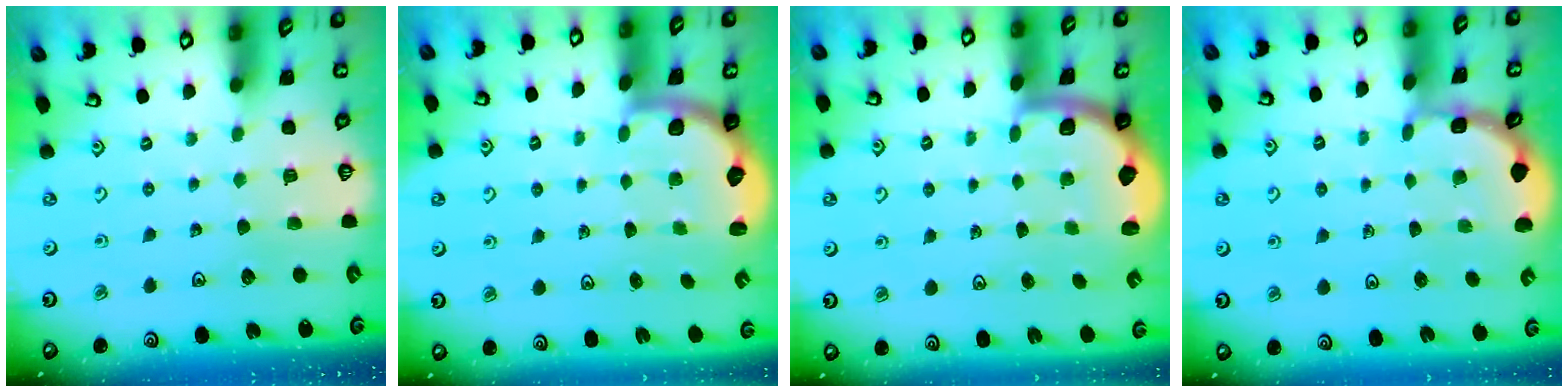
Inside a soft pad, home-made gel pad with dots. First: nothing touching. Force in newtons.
{"total": 2.4, "press": 2.1, "slide": 1.3}
{"total": 1.9, "press": 1.8, "slide": 0.5}
{"total": 2.1, "press": 2.1, "slide": 0.1}